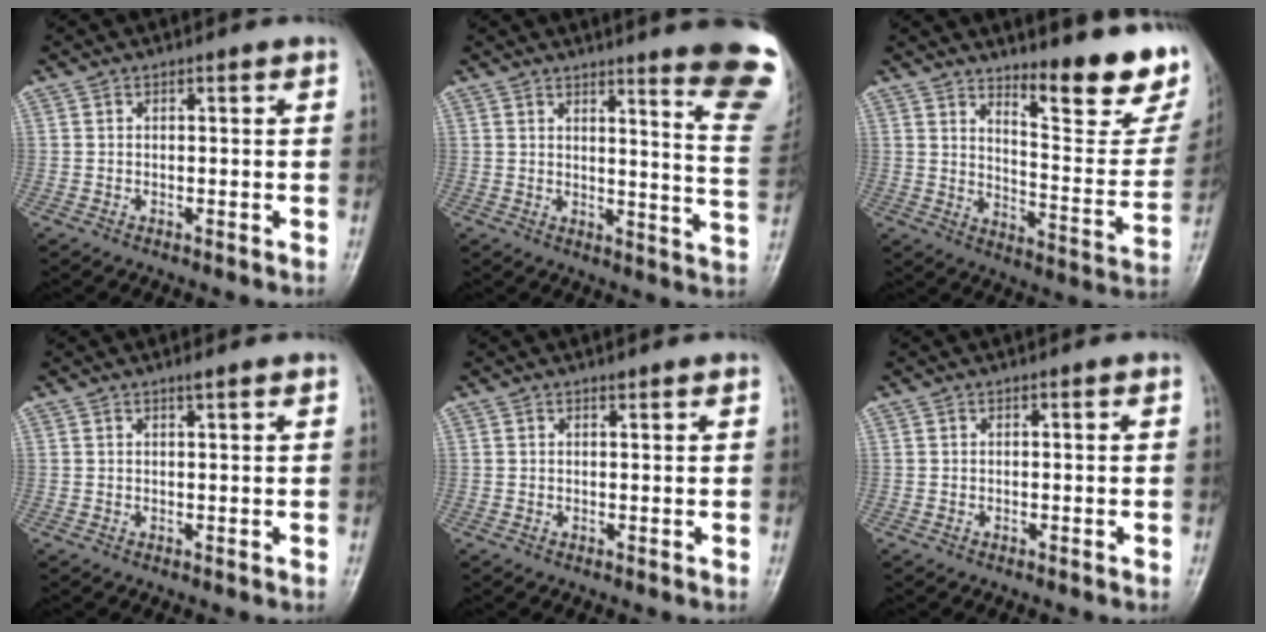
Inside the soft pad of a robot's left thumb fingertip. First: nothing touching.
{"total": 15.5, "force": [11.1, 1.1, 10.7], "torque": [-0.105, -0.095, 0.123]}
{"total": 17.4, "force": [12.6, 4.3, 11.2], "torque": [-0.108, -0.108, 0.177]}
{"total": 0.9, "force": [0.7, 0.0, 0.6], "torque": [-0.011, -0.003, 0.012]}
{"total": 0.6, "force": [0.5, 0.1, 0.3], "torque": [-0.008, -0.004, 0.007]}
{"total": 0.0}